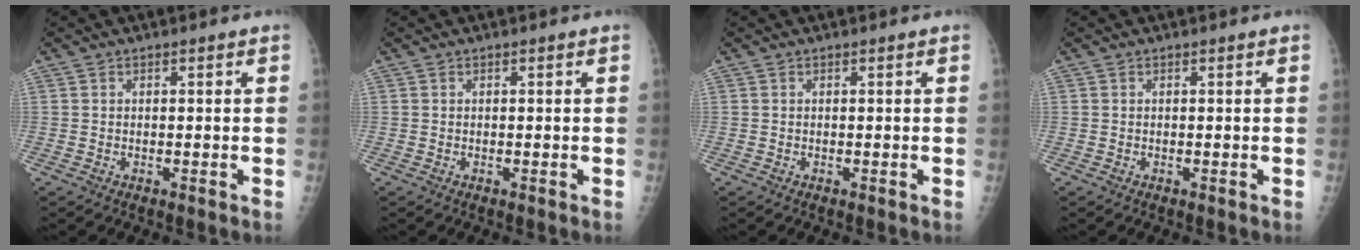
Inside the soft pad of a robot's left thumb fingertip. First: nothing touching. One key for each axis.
{"total": 0.0}
{"total": 0.0}
{"total": 0.0}